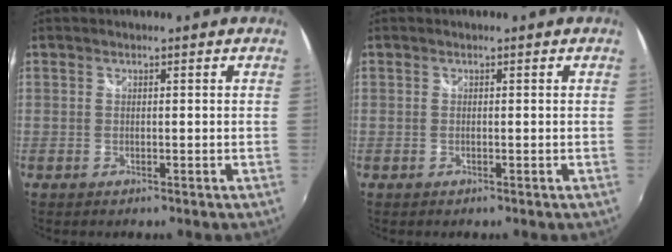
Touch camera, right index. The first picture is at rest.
{"total": 0.0}